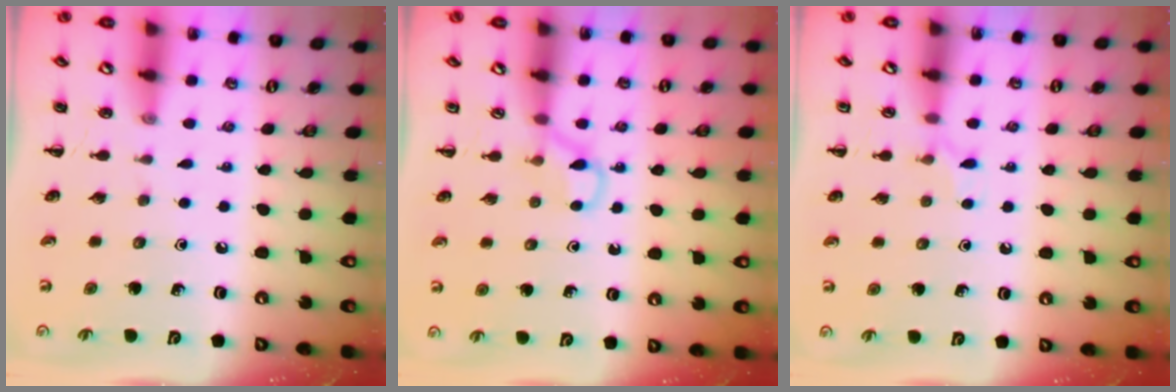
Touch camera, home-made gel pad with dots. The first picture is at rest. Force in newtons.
{"total": 4.7, "press": 4.5, "slide": 1.2}
{"total": 5.6, "press": 5.3, "slide": 1.8}